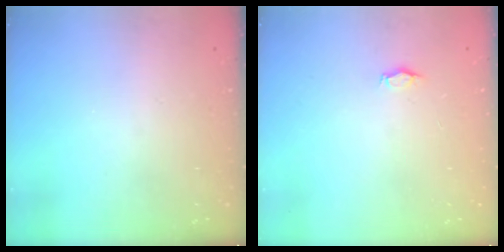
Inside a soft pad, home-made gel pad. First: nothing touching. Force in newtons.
{"total": 2.9, "press": 2.9, "slide": 0.5}